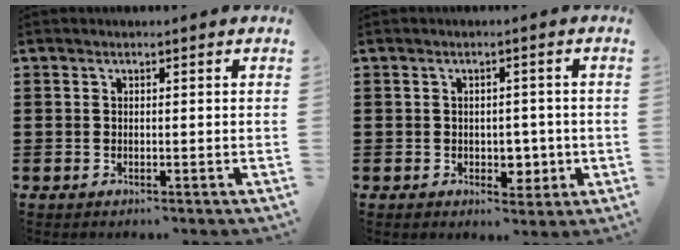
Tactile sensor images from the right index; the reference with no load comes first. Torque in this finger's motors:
{"motor_torque": [0.00, 0.05, 0.10, 0.04]}